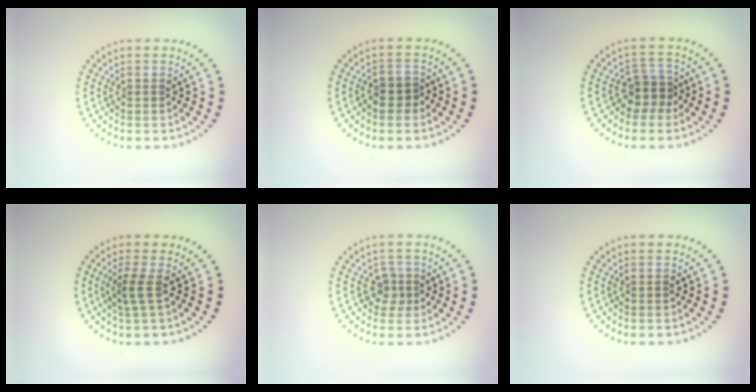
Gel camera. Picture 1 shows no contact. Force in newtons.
{"total": 1.5, "press": 1.4, "slide": 0.7}
{"total": 2.4, "press": 1.9, "slide": 1.5}
{"total": 1.9, "press": 1.3, "slide": 1.4}
{"total": 1.6, "press": 1.3, "slide": 1.0}
{"total": 0.0}